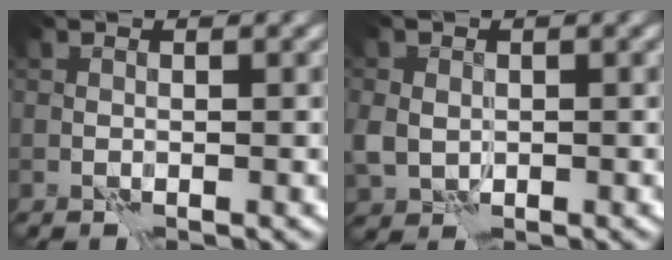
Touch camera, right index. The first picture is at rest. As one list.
[{"total": 3.0, "force": [-0.2, 2.5, 1.5], "torque": [-0.038, -0.007, -0.003]}]